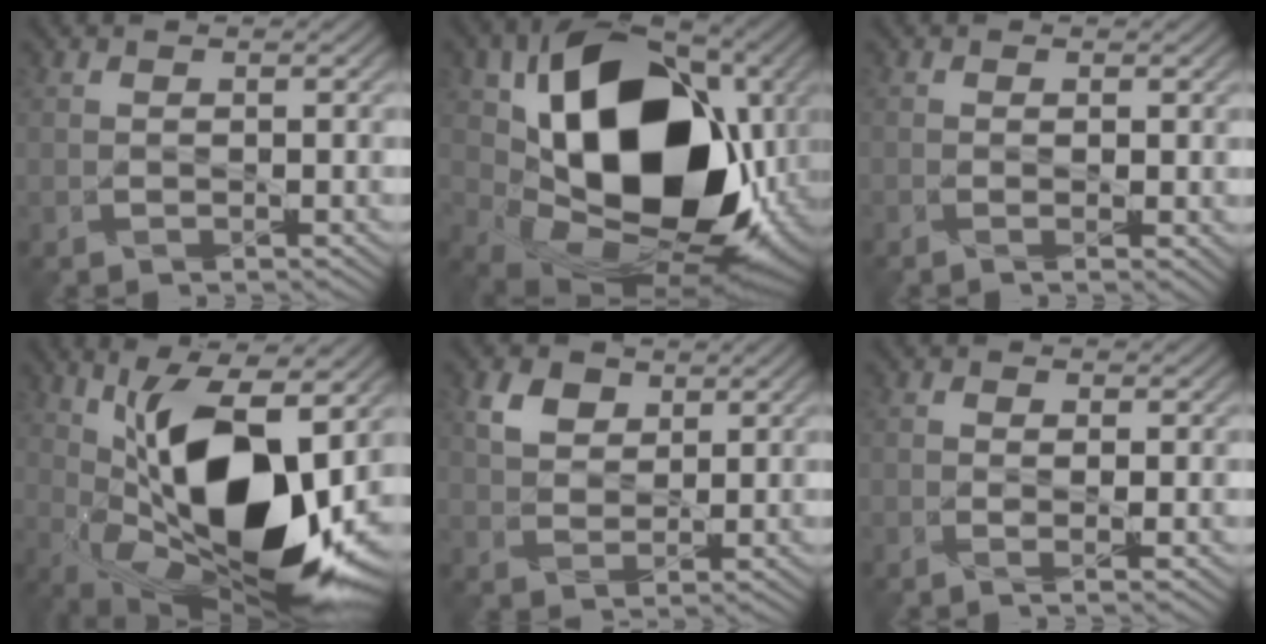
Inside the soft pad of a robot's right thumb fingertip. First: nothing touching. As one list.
[{"total": 18.6, "force": [1.7, 12.7, 13.5], "torque": [-0.239, -0.031, 0.039]}, {"total": 0.6, "force": [0.0, -0.2, 0.6], "torque": [-0.006, 0.003, -0.004]}, {"total": 16.3, "force": [2.2, 6.6, 14.8], "torque": [-0.241, -0.002, 0.034]}, {"total": 4.1, "force": [2.4, 2.6, 2.1], "torque": [-0.047, 0.003, 0.043]}, {"total": 1.2, "force": [-0.5, -0.1, 1.1], "torque": [-0.013, 0.006, -0.012]}]